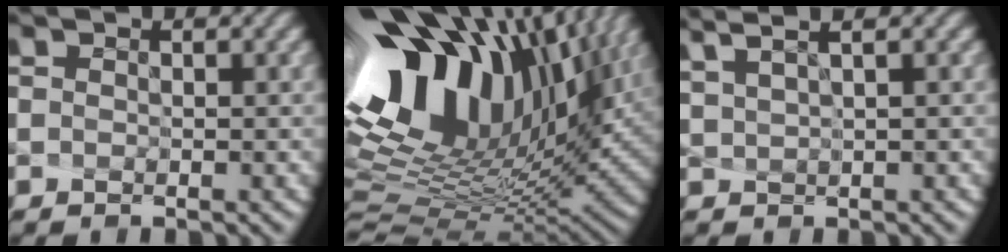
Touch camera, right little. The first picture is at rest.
{"total": 15.1, "force": [7.1, 6.4, 11.8], "torque": [-0.238, 0.026, 0.143]}
{"total": 1.8, "force": [1.2, -1.3, 0.0], "torque": [-0.018, -0.005, 0.047]}